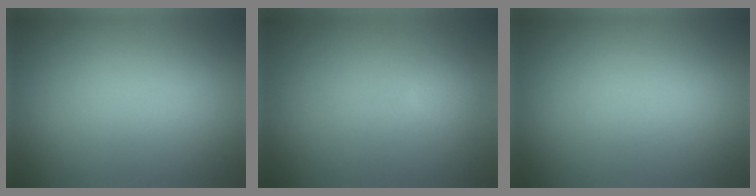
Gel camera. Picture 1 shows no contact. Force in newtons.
{"total": 0.9, "press": 0.9, "slide": 0.0}
{"total": 0.0}